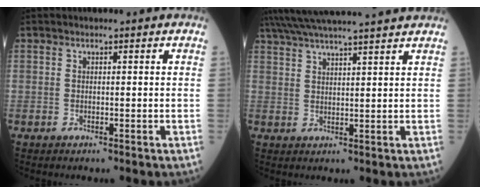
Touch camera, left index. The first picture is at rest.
{"total": 16.6, "force": [15.0, -0.4, 7.2], "torque": [-0.135, 0.024, 0.216]}